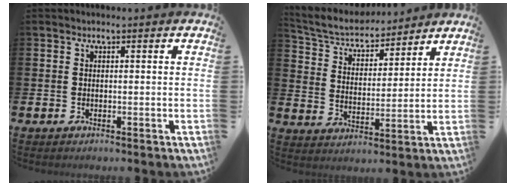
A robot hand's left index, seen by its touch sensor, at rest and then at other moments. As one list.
[{"total": 5.9, "force": [5.6, 1.6, 0.9], "torque": [-0.051, -0.044, 0.096]}]